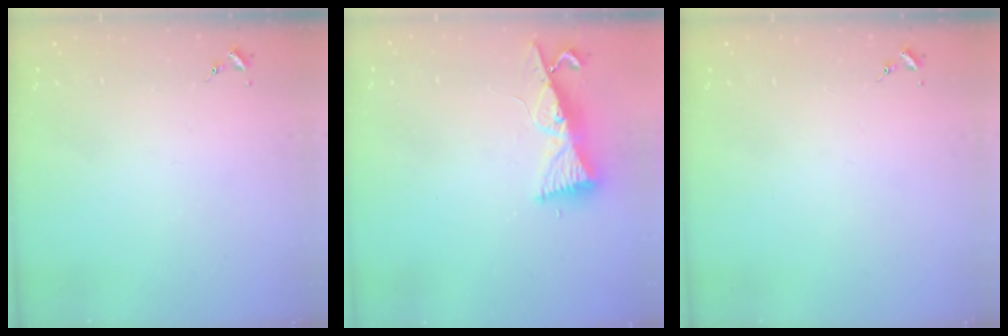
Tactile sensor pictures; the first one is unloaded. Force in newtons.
{"total": 8.9, "press": 8.9, "slide": 1.2}
{"total": 0.0}